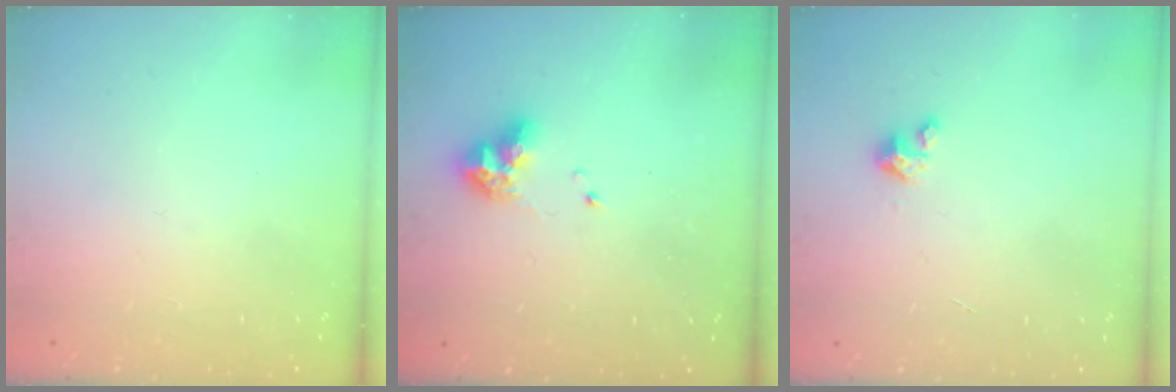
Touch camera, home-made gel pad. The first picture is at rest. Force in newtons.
{"total": 8.2, "press": 8.1, "slide": 1.2}
{"total": 3.2, "press": 3.2, "slide": 0.3}